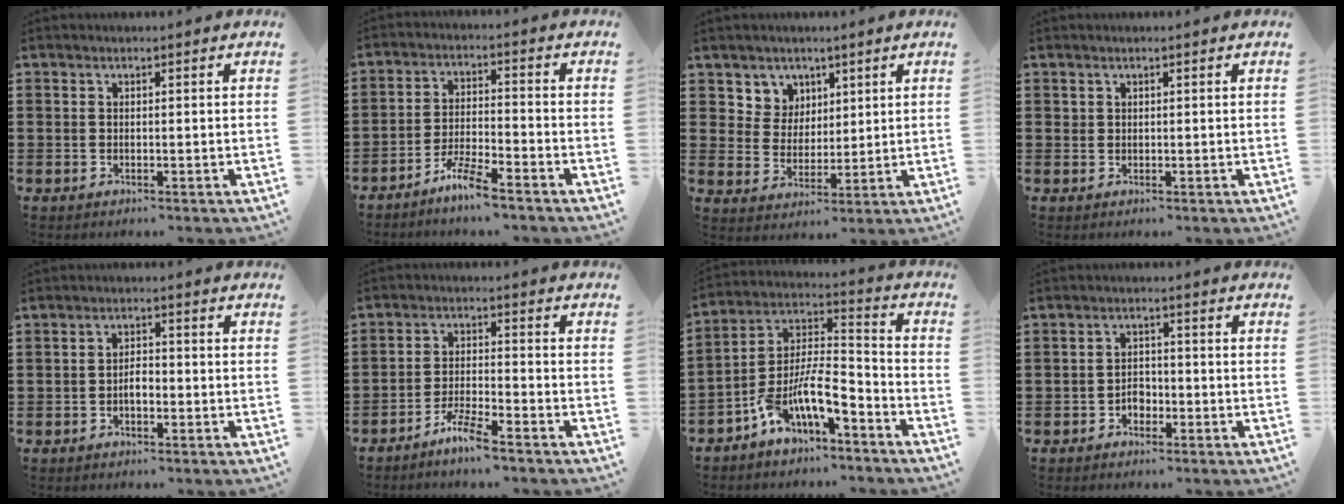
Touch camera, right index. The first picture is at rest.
{"total": 5.4, "force": [-4.7, 0.1, 2.7], "torque": [-0.068, -0.007, -0.093]}
{"total": 5.6, "force": [3.2, 4.6, 0.1], "torque": [-0.033, 0.003, 0.061]}
{"total": 0.6, "force": [0.4, 0.5, 0.1], "torque": [-0.002, 0.002, 0.008]}
{"total": 2.4, "force": [-0.9, 1.1, 2.0], "torque": [-0.039, 0.004, -0.017]}
{"total": 5.0, "force": [-4.3, 0.1, 2.4], "torque": [-0.057, -0.003, -0.085]}
{"total": 10.2, "force": [-6.6, 3.6, 6.9], "torque": [-0.151, -0.001, -0.131]}
{"total": 2.5, "force": [-1.4, 1.7, 1.2], "torque": [-0.026, 0.003, -0.030]}